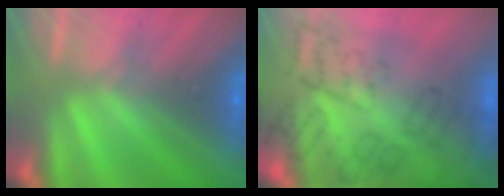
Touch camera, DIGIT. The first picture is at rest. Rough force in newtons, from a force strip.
{"total": 8.2}